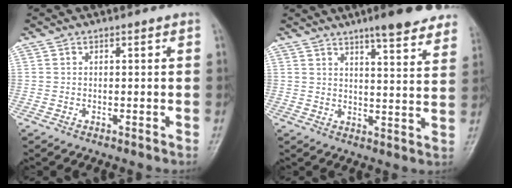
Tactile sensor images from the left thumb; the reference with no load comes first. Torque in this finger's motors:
{"motor_torque": [2.58, 0.81, 1.44, -1.33, 0.06]}